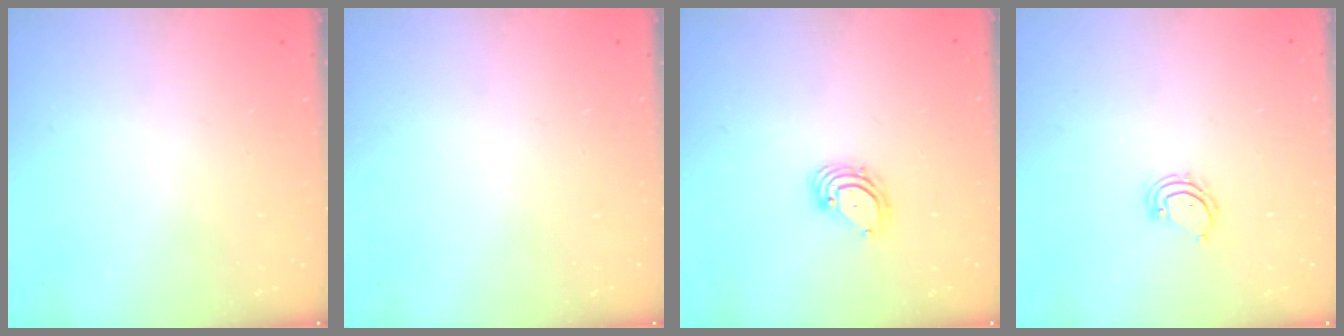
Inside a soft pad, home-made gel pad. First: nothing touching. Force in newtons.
{"total": 0.0}
{"total": 3.4, "press": 3.4, "slide": 0.1}
{"total": 3.7, "press": 3.6, "slide": 0.5}